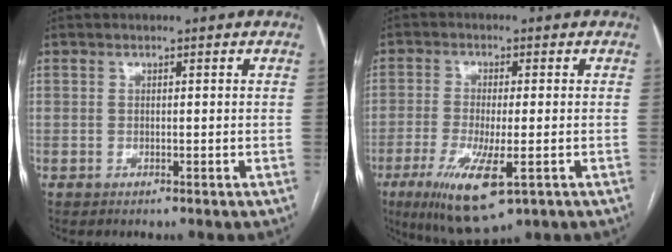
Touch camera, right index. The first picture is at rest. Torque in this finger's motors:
{"motor_torque": [1.11, -0.32, 0.55, 0.15]}